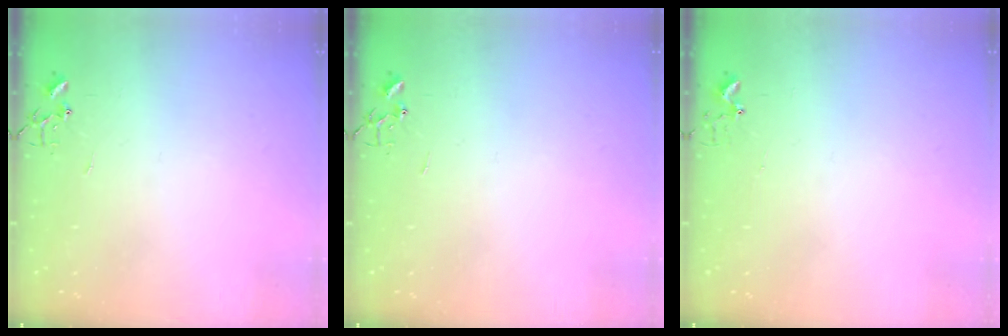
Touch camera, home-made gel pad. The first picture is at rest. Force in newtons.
{"total": 0.0}
{"total": 4.2, "press": 4.2, "slide": 0.4}